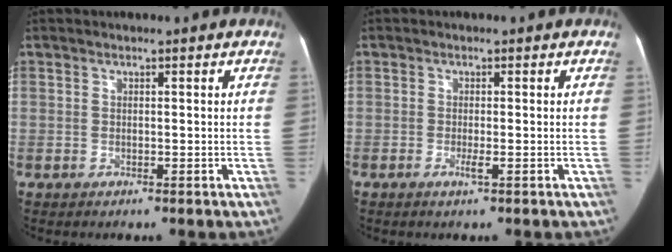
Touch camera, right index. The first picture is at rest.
{"total": 1.4, "force": [-0.7, 0.1, 1.2], "torque": [-0.022, -0.001, -0.014]}